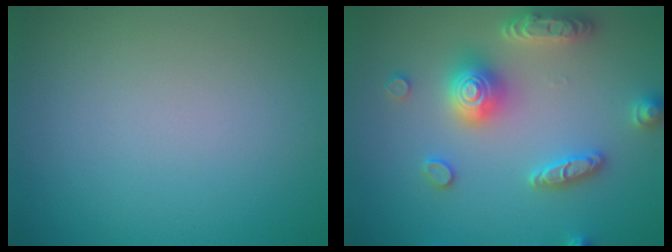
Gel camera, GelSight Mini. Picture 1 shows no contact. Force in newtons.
{"total": 5.4, "press": 5.3, "slide": 0.9}